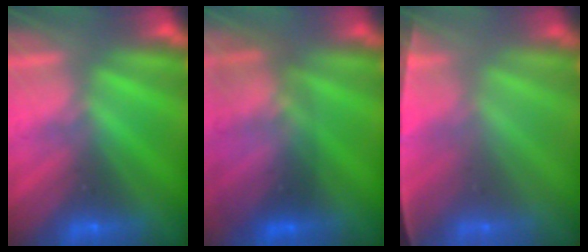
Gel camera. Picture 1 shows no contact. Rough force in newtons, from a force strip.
{"total": 2.9}
{"total": 1.6}